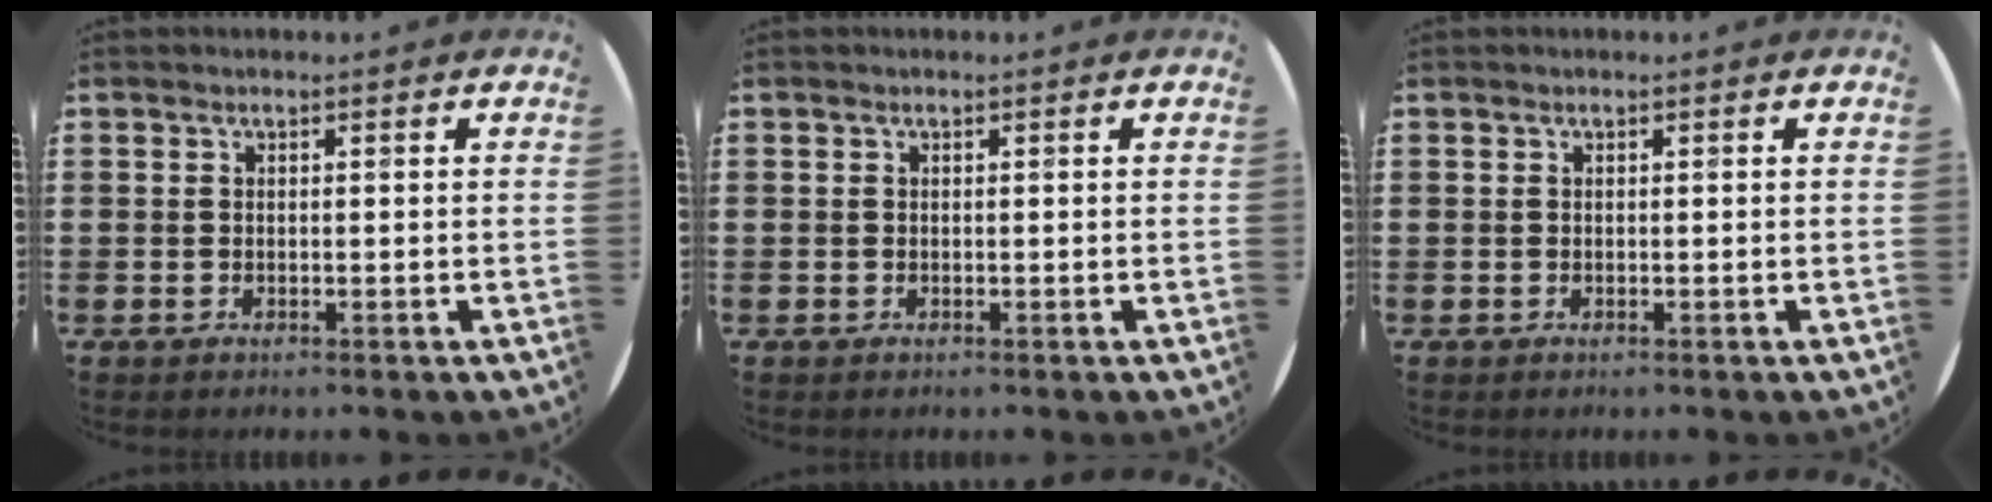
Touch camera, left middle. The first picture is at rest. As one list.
[{"total": 0.0}, {"total": 0.0}]